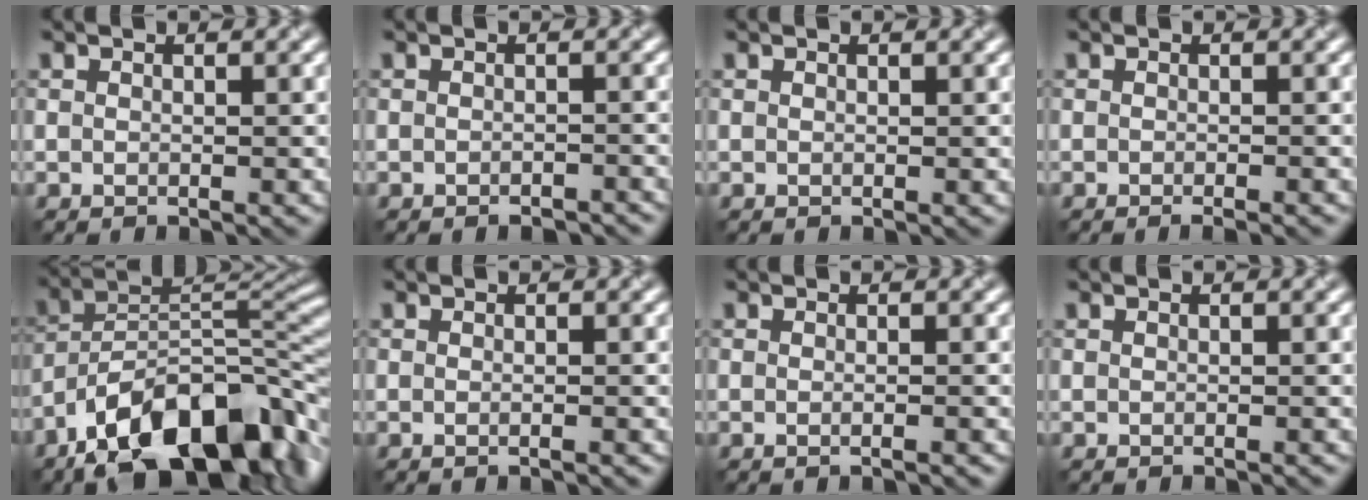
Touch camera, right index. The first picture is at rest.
{"total": 1.6, "force": [-1.3, 0.4, 0.8], "torque": [-0.005, 0.001, -0.014]}
{"total": 0.0}
{"total": 1.5, "force": [-0.9, 0.3, 1.2], "torque": [-0.006, -0.005, -0.013]}
{"total": 14.8, "force": [-9.2, 6.5, 9.6], "torque": [-0.146, 0.011, -0.166]}
{"total": 1.2, "force": [-0.2, 0.4, 1.1], "torque": [-0.009, -0.007, -0.010]}
{"total": 1.5, "force": [-0.3, 0.6, 1.4], "torque": [-0.006, -0.005, -0.013]}
{"total": 0.5, "force": [-0.4, 0.0, 0.3], "torque": [-0.001, 0.001, -0.007]}